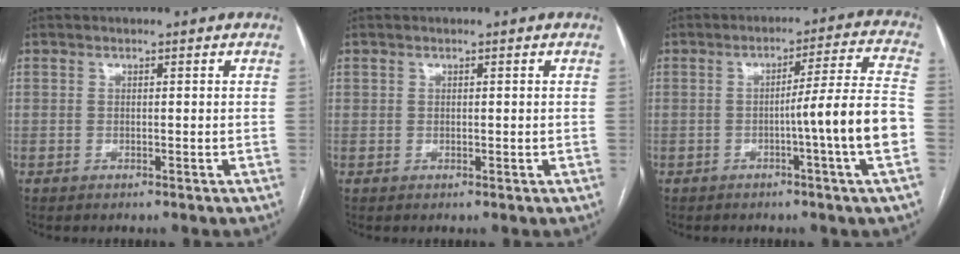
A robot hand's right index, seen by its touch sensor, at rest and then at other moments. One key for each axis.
{"total": 0.7, "fx": 0.4, "fy": 0.6, "fz": 0.3, "tx": 0.001, "ty": -0.001, "tz": 0.005}
{"total": 10.4, "fx": -2.8, "fy": -1.8, "fz": 9.9, "tx": -0.141, "ty": 0.007, "tz": -0.041}